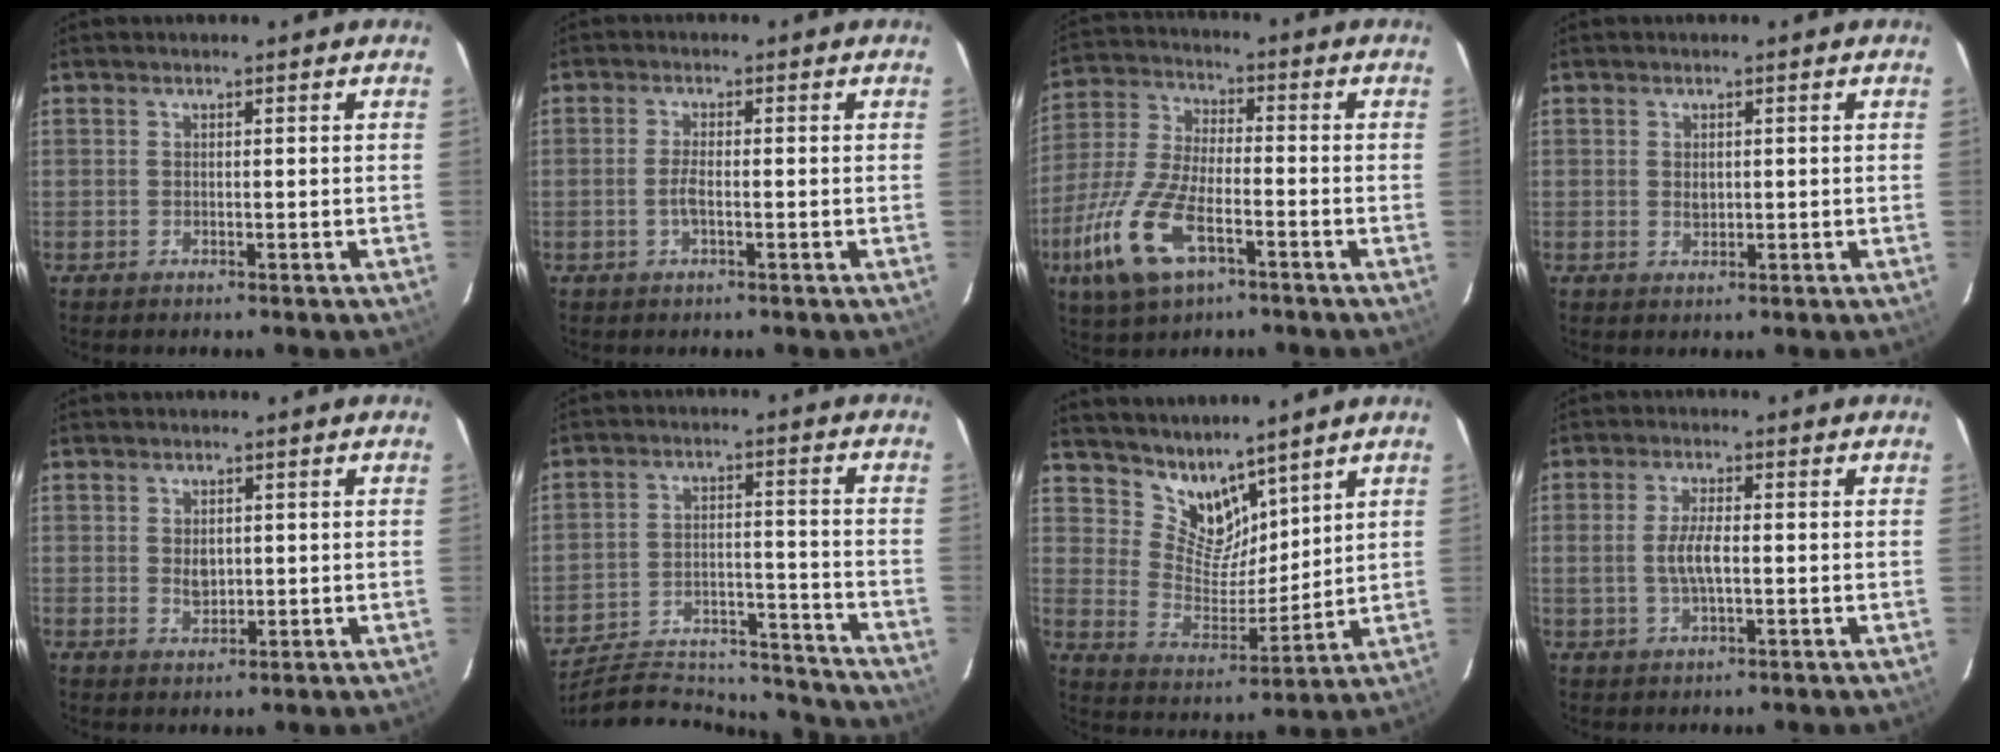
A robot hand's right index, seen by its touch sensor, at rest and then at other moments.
{"total": 2.5, "force": [-0.8, 0.6, 2.2], "torque": [-0.049, -0.001, -0.016]}
{"total": 14.9, "force": [-7.2, 6.4, 11.4], "torque": [-0.262, -0.018, -0.139]}
{"total": 1.5, "force": [0.1, 1.2, 0.9], "torque": [-0.015, -0.001, 0.003]}
{"total": 3.0, "force": [0.2, 2.2, 1.9], "torque": [-0.032, -0.002, 0.006]}
{"total": 23.8, "force": [-22.0, 6.0, 6.8], "torque": [-0.132, 0.020, -0.294]}
{"total": 9.8, "force": [8.1, 4.6, 3.0], "torque": [-0.052, -0.005, 0.161]}
{"total": 5.0, "force": [-0.4, 1.8, 4.7], "torque": [-0.091, 0.000, -0.005]}